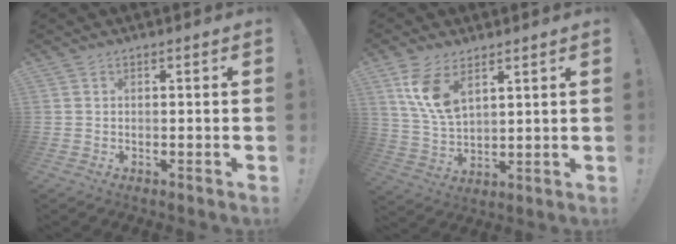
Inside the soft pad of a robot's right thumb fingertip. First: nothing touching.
{"total": 10.4, "force": [5.8, 5.2, 6.9], "torque": [-0.142, -0.016, 0.112]}